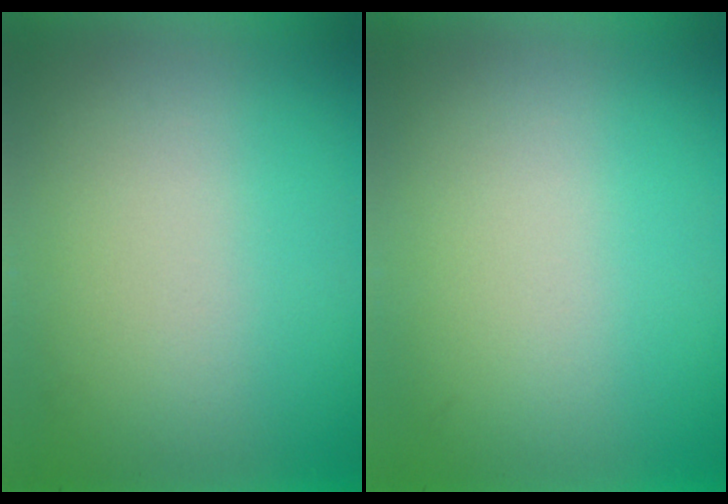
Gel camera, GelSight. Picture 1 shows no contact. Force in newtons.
{"total": 0.0}